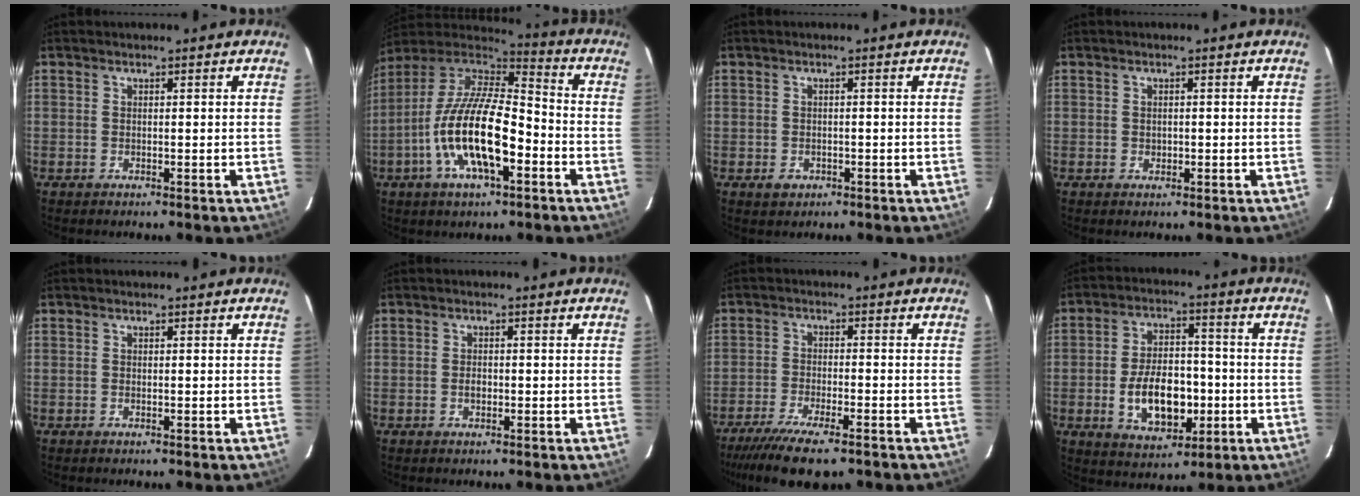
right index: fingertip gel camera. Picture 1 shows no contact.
{"total": 19.6, "force": [-6.4, 7.2, 17.1], "torque": [-0.335, -0.014, -0.124]}
{"total": 2.3, "force": [-1.0, 1.9, 0.7], "torque": [-0.013, -0.001, -0.012]}
{"total": 0.9, "force": [0.0, 0.8, 0.4], "torque": [-0.003, 0.001, 0.000]}
{"total": 0.0}
{"total": 1.4, "force": [-0.3, 1.0, 1.0], "torque": [-0.018, 0.001, -0.007]}
{"total": 12.3, "force": [-9.5, 2.7, 7.3], "torque": [-0.166, -0.041, -0.166]}
{"total": 13.1, "force": [-3.0, 7.6, 10.2], "torque": [-0.197, 0.010, -0.034]}